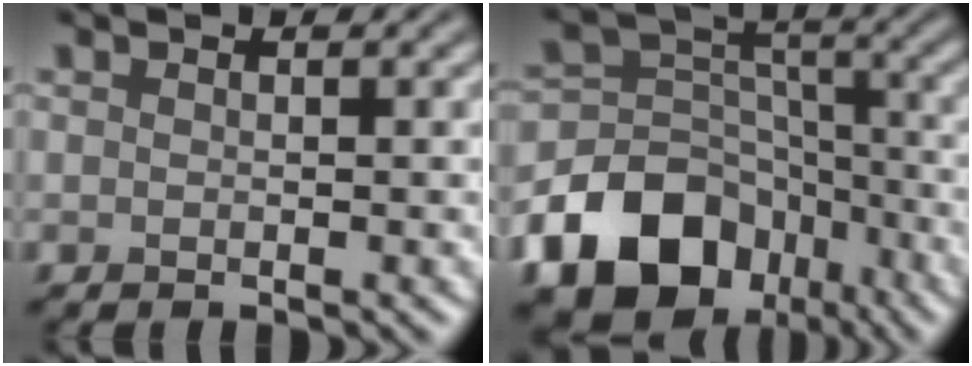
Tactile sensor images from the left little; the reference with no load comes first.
{"total": 16.4, "force": [-9.5, 11.9, 6.1], "torque": [-0.136, -0.037, -0.165]}